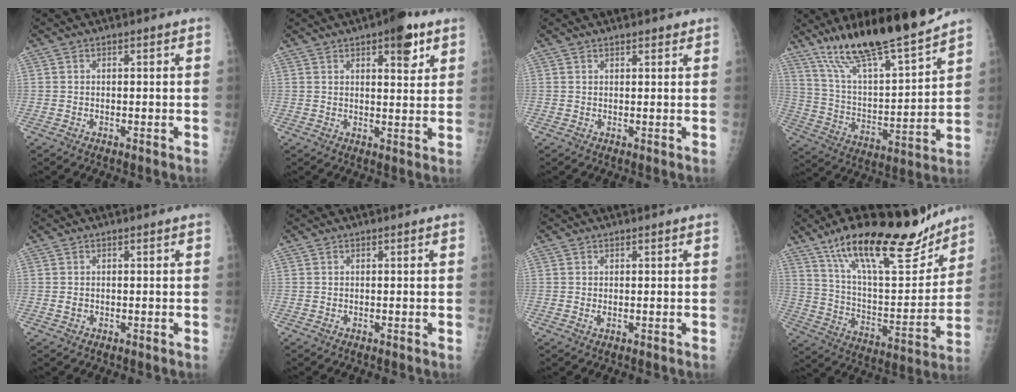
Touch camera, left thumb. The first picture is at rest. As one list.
[{"total": 7.4, "force": [4.1, 2.7, 5.5], "torque": [-0.055, -0.017, 0.051]}, {"total": 1.8, "force": [1.5, 0.6, 0.8], "torque": [-0.004, -0.004, 0.018]}, {"total": 20.5, "force": [16.4, 2.9, 11.9], "torque": [-0.177, -0.084, 0.293]}, {"total": 0.9, "force": [-0.1, 0.7, 0.5], "torque": [-0.007, 0.001, 0.000]}, {"total": 0.0}, {"total": 0.8, "force": [0.1, 0.4, 0.7], "torque": [-0.012, 0.000, 0.005]}, {"total": 24.2, "force": [17.9, 7.1, 14.6], "torque": [-0.193, -0.079, 0.300]}]